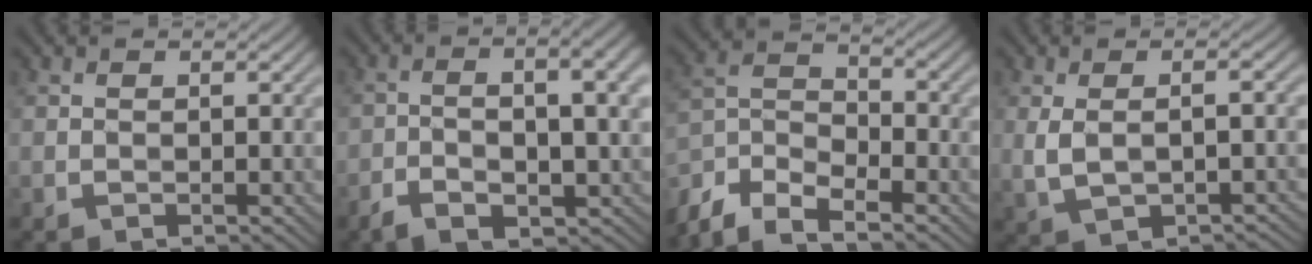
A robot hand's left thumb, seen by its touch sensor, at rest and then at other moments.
{"total": 9.7, "force": [-2.2, 3.9, 8.5], "torque": [-0.145, -0.013, -0.029]}
{"total": 7.9, "force": [-6.3, 2.7, 4.0], "torque": [-0.083, -0.005, -0.141]}
{"total": 4.9, "force": [-0.1, 2.1, 4.5], "torque": [-0.096, -0.004, 0.001]}